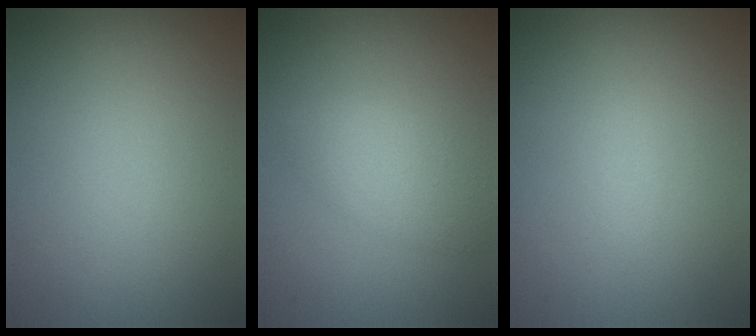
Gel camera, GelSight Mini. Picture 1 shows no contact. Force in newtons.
{"total": 2.7, "press": 2.7, "slide": 0.1}
{"total": 0.5, "press": 0.5, "slide": 0.0}